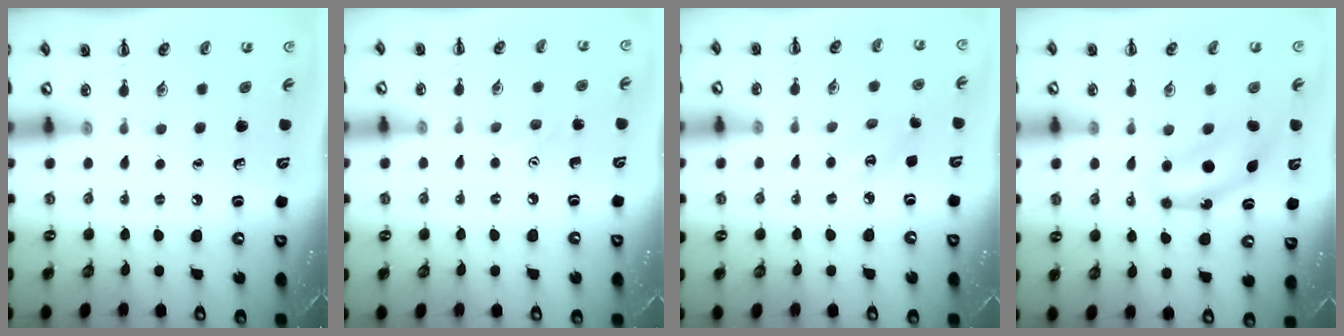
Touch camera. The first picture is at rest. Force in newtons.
{"total": 3.9, "press": 3.8, "slide": 0.9}
{"total": 2.6, "press": 2.5, "slide": 0.7}
{"total": 6.8, "press": 6.8, "slide": 0.2}